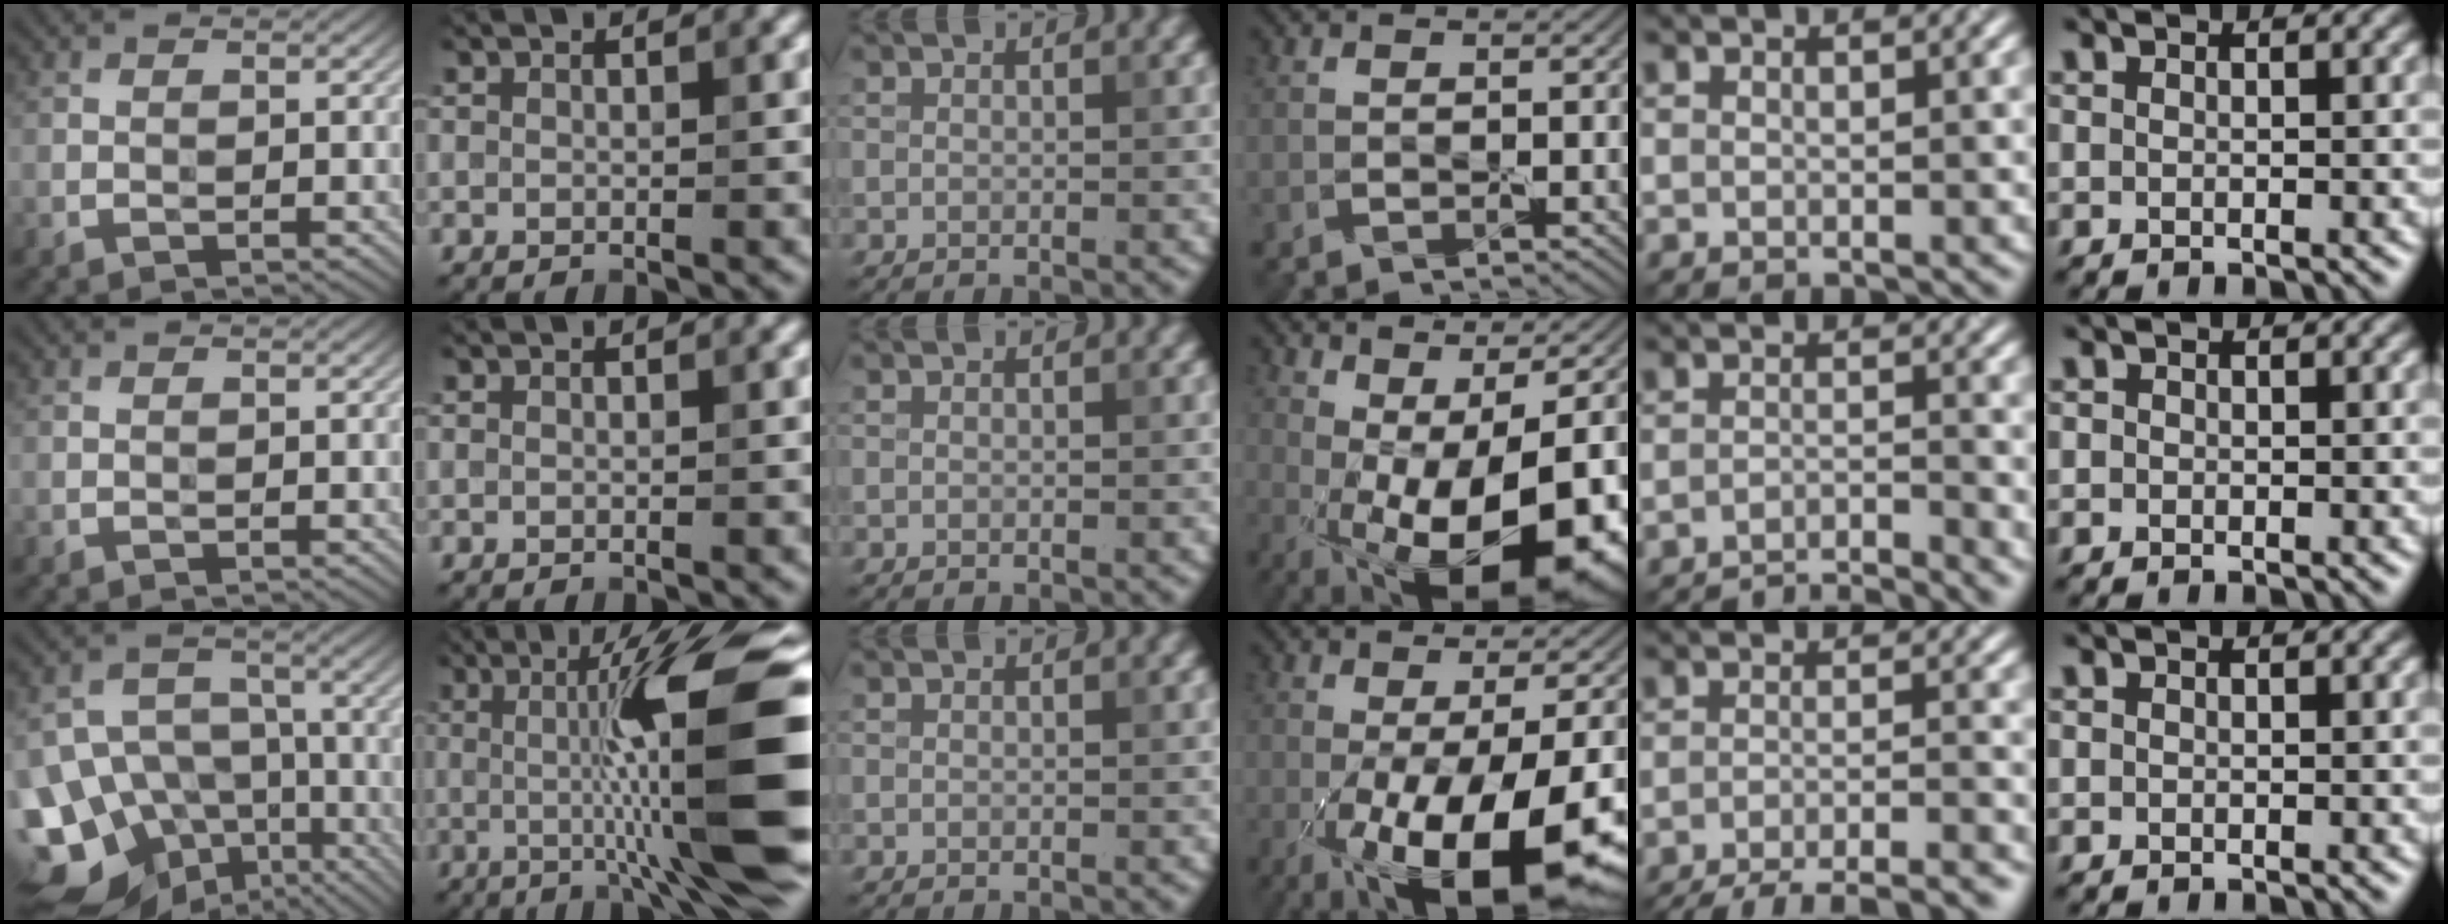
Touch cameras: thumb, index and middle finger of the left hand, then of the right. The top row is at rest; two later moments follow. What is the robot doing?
{"motion": "peel", "object": "sticker"}